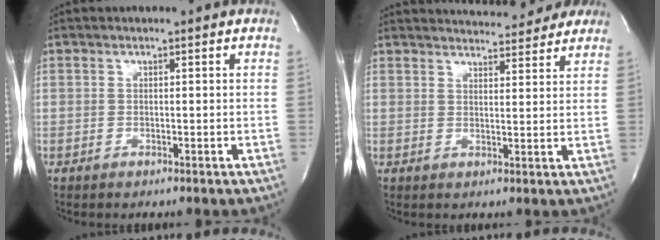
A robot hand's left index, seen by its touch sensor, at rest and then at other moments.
{"total": 12.3, "force": [11.7, 2.2, 3.0], "torque": [-0.033, 0.005, 0.137]}